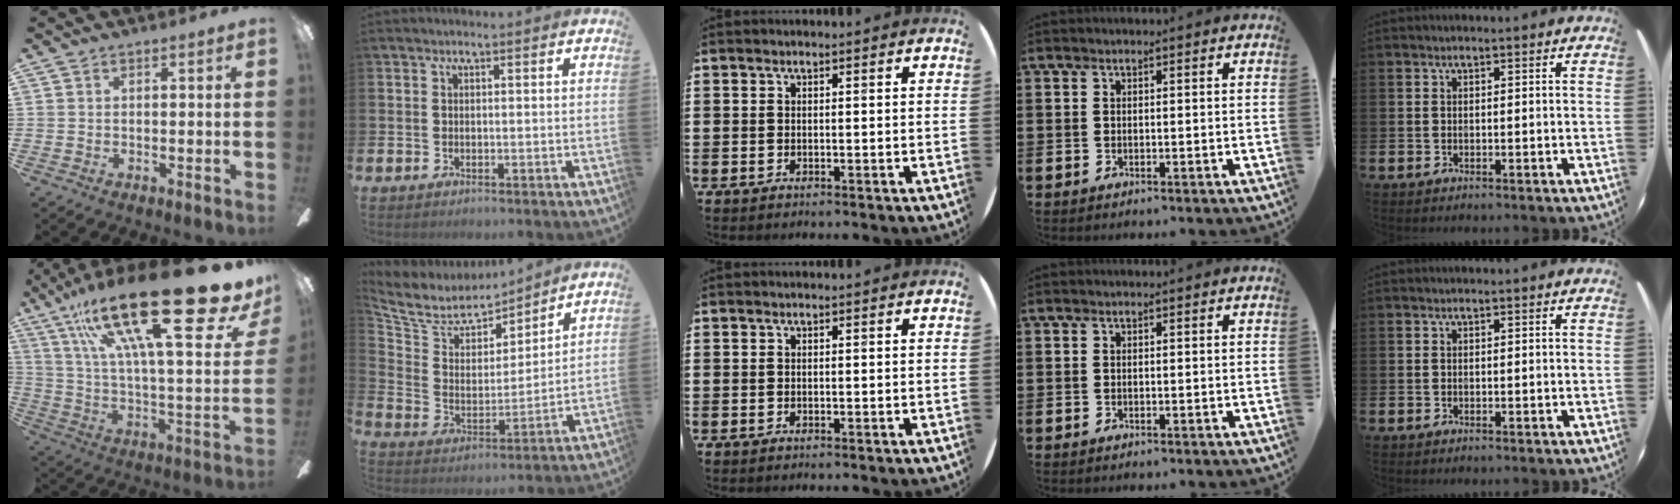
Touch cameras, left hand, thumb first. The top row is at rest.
{"thumb": {"total": 34.0, "force": [19.8, 8.5, 26.3], "torque": [-0.448, -0.122, 0.320]}, "index": {"total": 7.4, "force": [6.9, 2.7, 0.4], "torque": [-0.059, -0.059, 0.122]}}